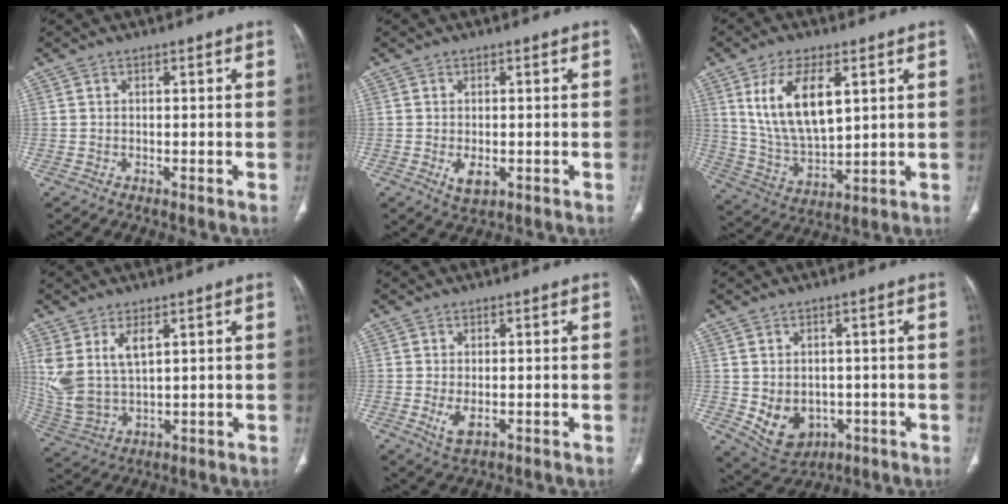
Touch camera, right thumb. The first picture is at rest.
{"total": 3.4, "force": [-0.8, 1.8, 2.7], "torque": [-0.045, -0.007, -0.007]}
{"total": 14.9, "force": [5.2, 7.1, 12.0], "torque": [-0.219, -0.022, 0.112]}
{"total": 10.5, "force": [4.0, 5.5, 8.0], "torque": [-0.172, -0.014, 0.096]}
{"total": 3.2, "force": [-0.6, 1.6, 2.8], "torque": [-0.056, -0.009, -0.005]}
{"total": 8.6, "force": [-1.6, 6.8, 5.0], "torque": [-0.064, 0.001, -0.001]}